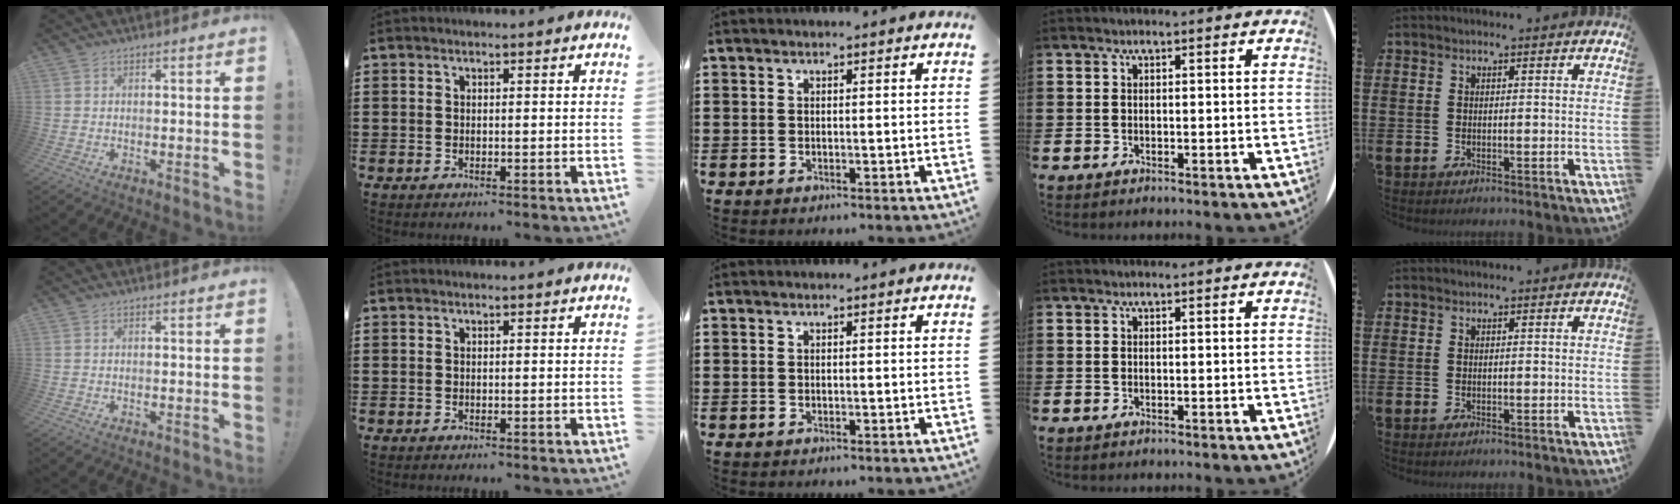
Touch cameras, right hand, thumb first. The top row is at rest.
{}